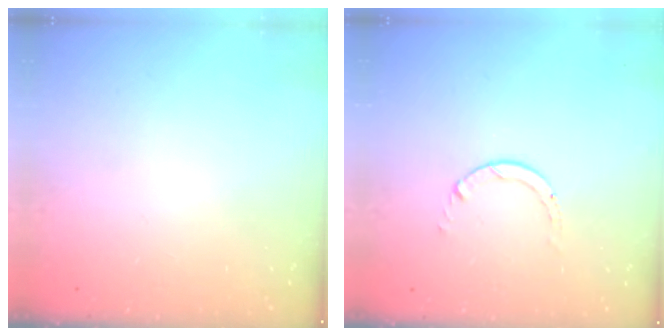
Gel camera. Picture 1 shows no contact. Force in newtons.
{"total": 0.9, "press": 0.9, "slide": 0.1}